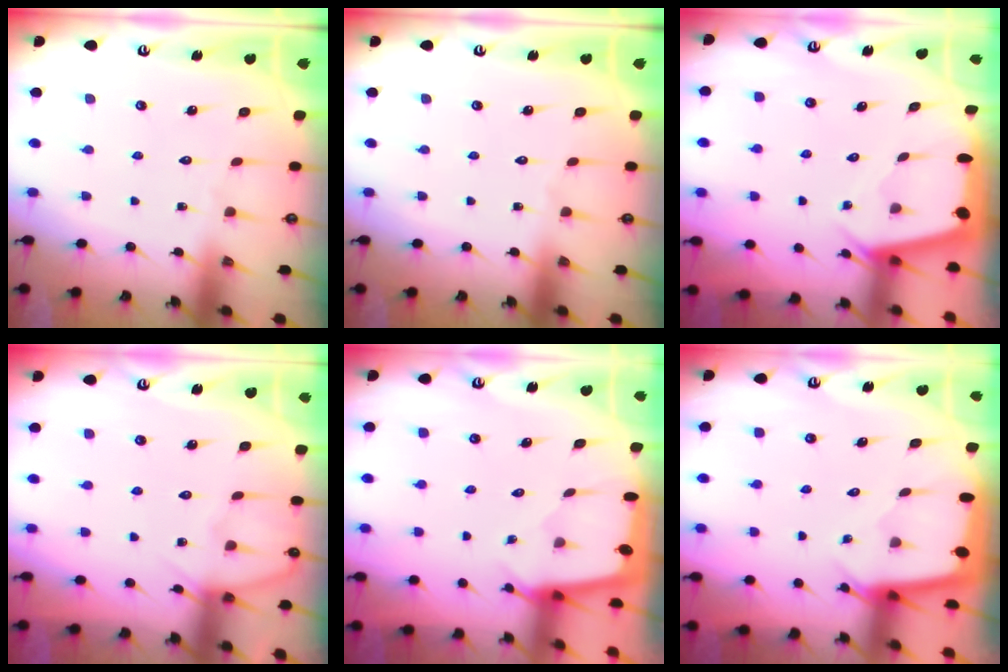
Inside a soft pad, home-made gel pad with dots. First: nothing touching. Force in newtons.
{"total": 0.0}
{"total": 2.4, "press": 2.4, "slide": 0.3}
{"total": 6.9, "press": 6.8, "slide": 0.7}
{"total": 1.8, "press": 1.8, "slide": 0.1}
{"total": 2.0, "press": 2.0, "slide": 0.1}